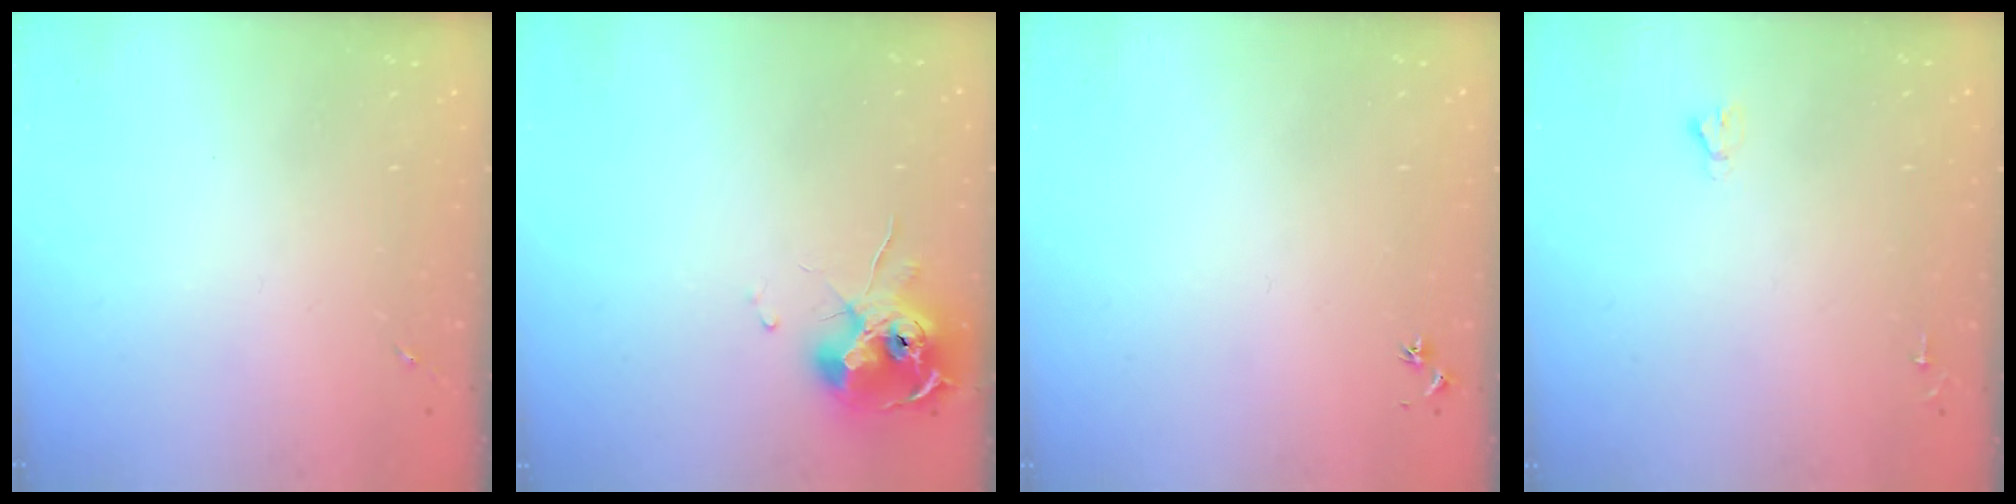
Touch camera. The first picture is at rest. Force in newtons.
{"total": 12.9, "press": 12.9, "slide": 1.4}
{"total": 3.0, "press": 2.9, "slide": 0.3}
{"total": 1.8, "press": 1.8, "slide": 0.1}